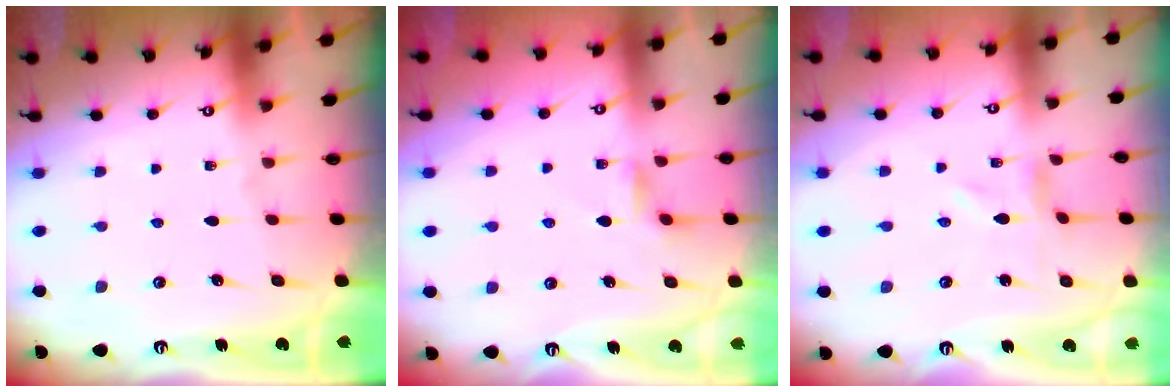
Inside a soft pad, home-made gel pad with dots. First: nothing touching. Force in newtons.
{"total": 2.2, "press": 2.2, "slide": 0.4}
{"total": 1.2, "press": 1.2, "slide": 0.2}